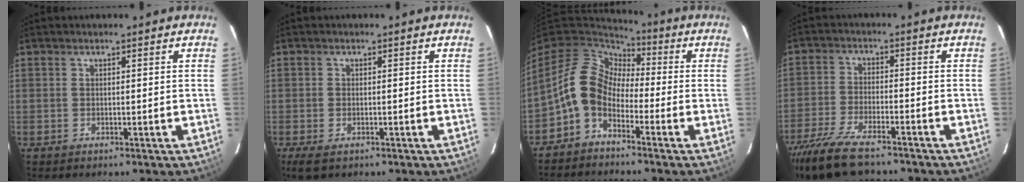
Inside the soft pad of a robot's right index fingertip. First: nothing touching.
{"total": 3.1, "force": [-1.8, 1.5, 2.0], "torque": [-0.045, -0.011, -0.033]}
{"total": 10.0, "force": [-3.2, 7.3, 6.0], "torque": [-0.122, 0.019, -0.080]}
{"total": 13.7, "force": [-11.0, 3.8, 7.2], "torque": [-0.170, -0.033, -0.206]}